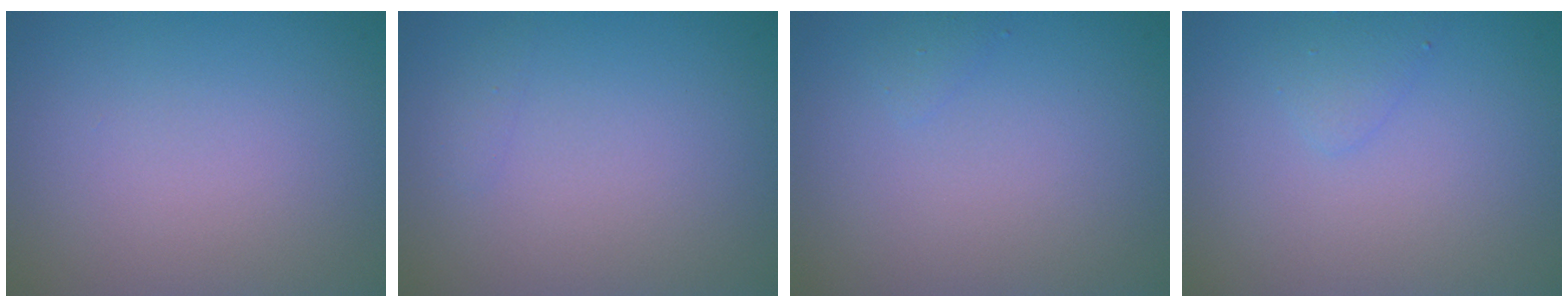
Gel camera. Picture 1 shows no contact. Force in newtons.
{"total": 0.5, "press": 0.5, "slide": 0.0}
{"total": 0.5, "press": 0.5, "slide": 0.0}
{"total": 1.0, "press": 1.0, "slide": 0.1}